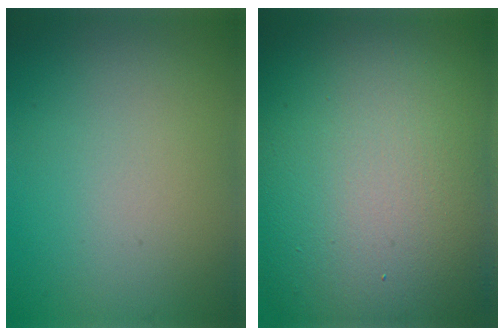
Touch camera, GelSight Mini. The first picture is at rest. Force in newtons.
{"total": 20.8, "press": 20.8, "slide": 0.9}